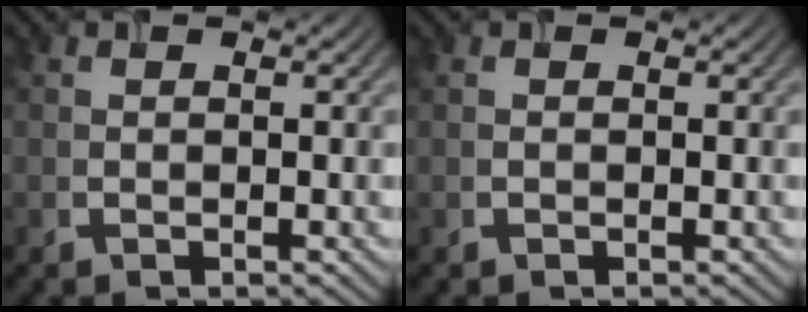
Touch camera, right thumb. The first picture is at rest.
{"total": 0.0}